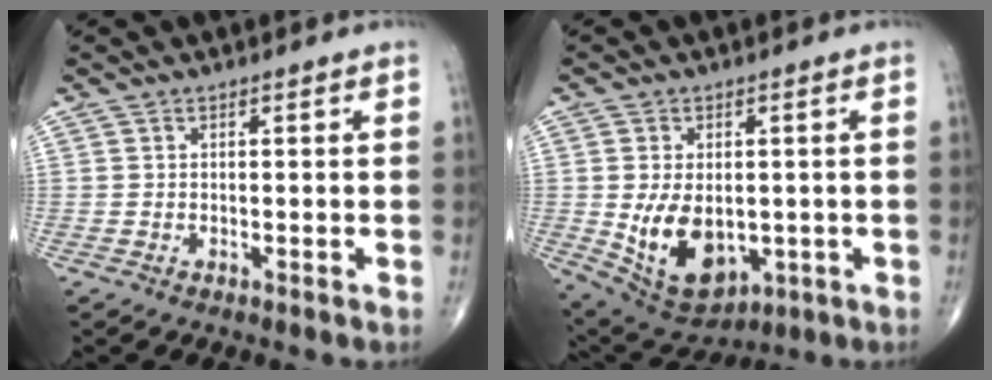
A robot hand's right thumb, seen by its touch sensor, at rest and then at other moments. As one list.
[{"total": 12.8, "force": [-1.7, 8.2, 9.7], "torque": [-0.145, -0.007, -0.002]}]